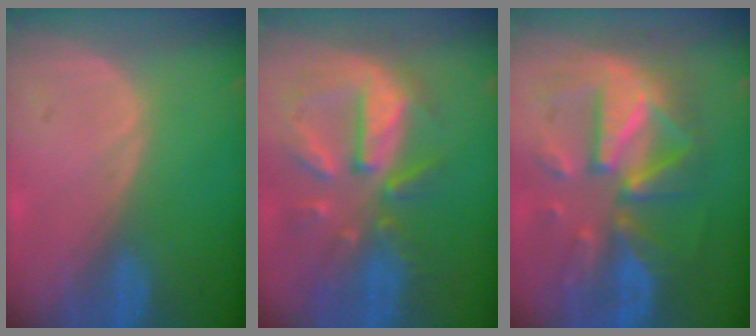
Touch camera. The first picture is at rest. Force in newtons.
{"total": 10.7, "press": 9.5, "slide": 5.0}
{"total": 12.4, "press": 12.4, "slide": 1.2}